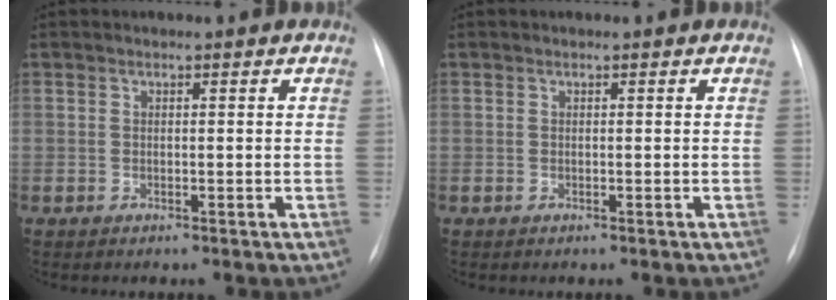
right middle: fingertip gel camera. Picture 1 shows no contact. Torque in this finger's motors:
{"motor_torque": [0.00, 0.00, 0.01, 0.00]}